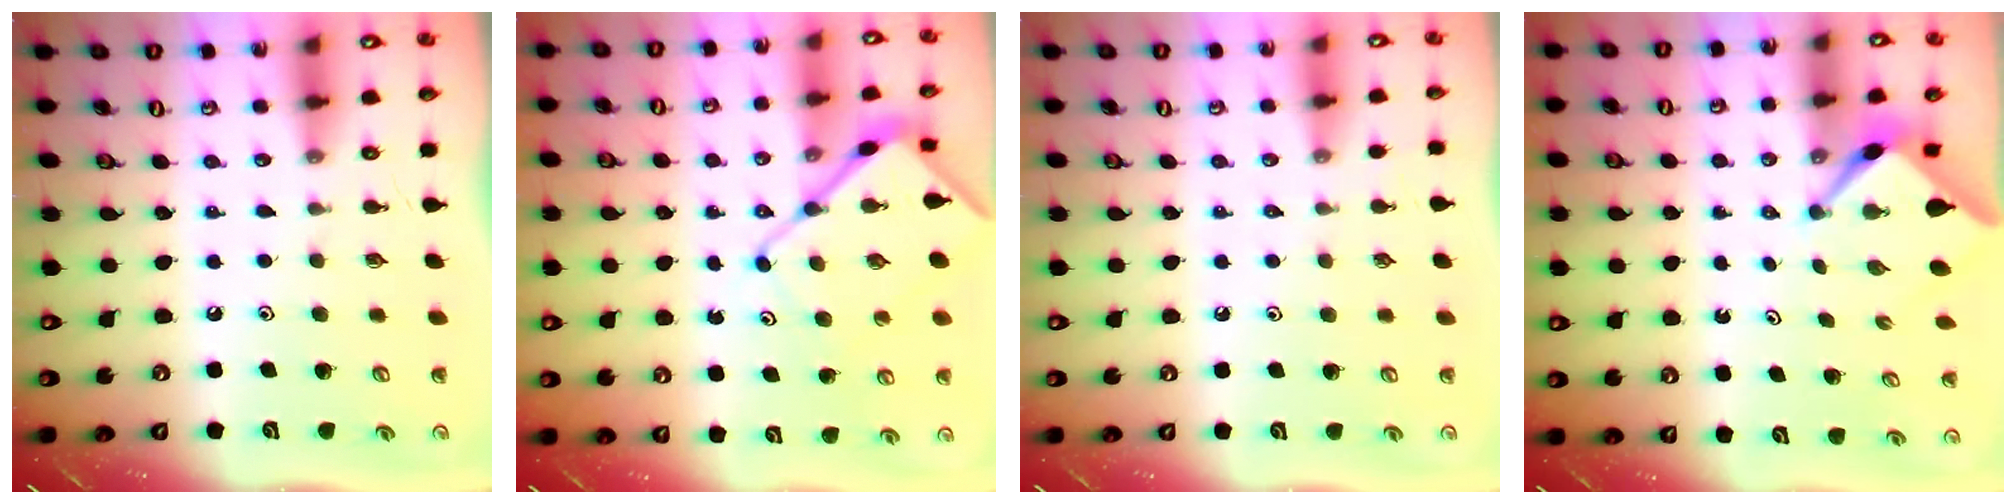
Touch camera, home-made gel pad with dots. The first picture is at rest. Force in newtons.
{"total": 10.7, "press": 10.7, "slide": 1.2}
{"total": 0.6, "press": 0.6, "slide": 0.2}
{"total": 2.6, "press": 2.6, "slide": 0.3}